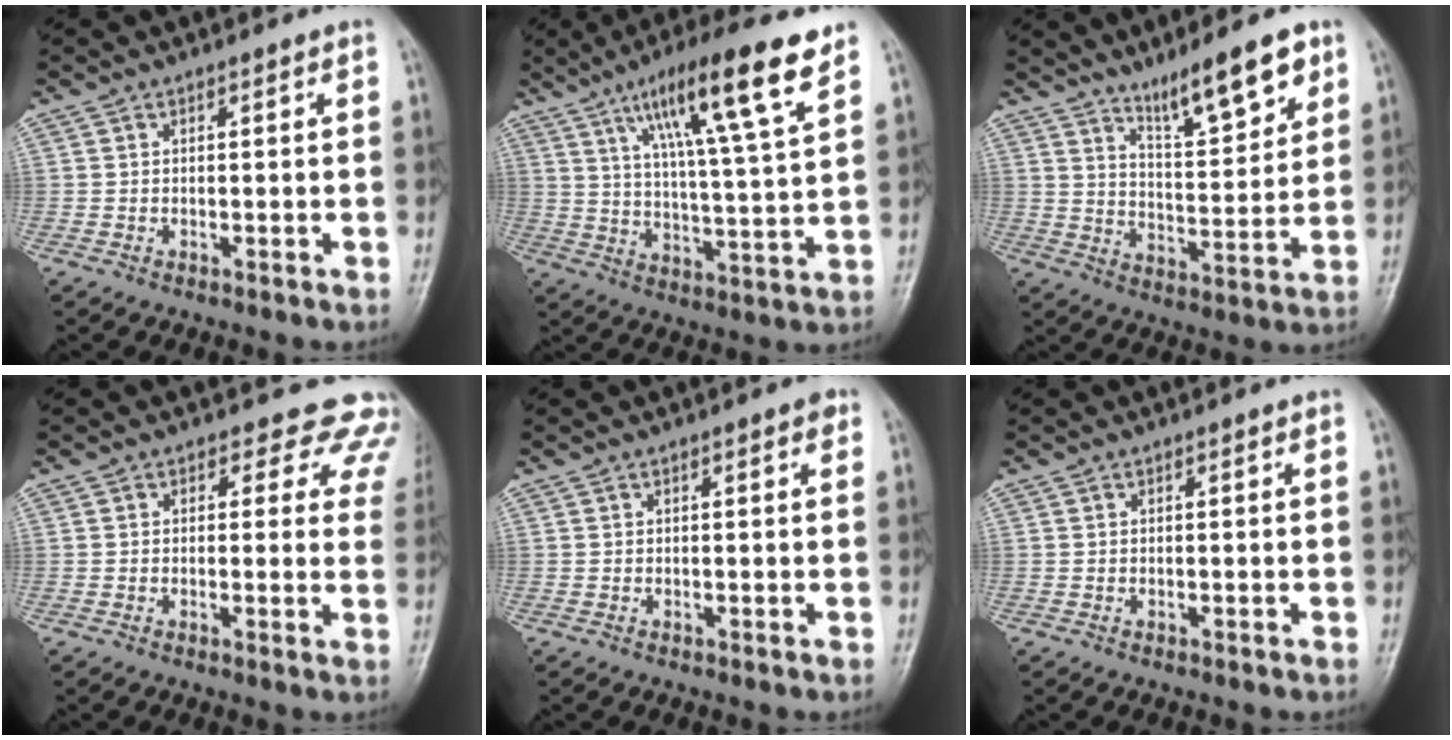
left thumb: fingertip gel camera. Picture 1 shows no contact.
{"total": 16.8, "force": [9.4, 2.0, 13.8], "torque": [-0.224, -0.032, 0.156]}
{"total": 11.6, "force": [7.8, 2.7, 8.1], "torque": [-0.111, -0.051, 0.134]}
{"total": 8.5, "force": [6.8, 4.7, 1.9], "torque": [0.033, -0.023, 0.044]}
{"total": 1.2, "force": [0.6, 0.5, 0.9], "torque": [-0.010, 0.001, 0.005]}
{"total": 0.0}